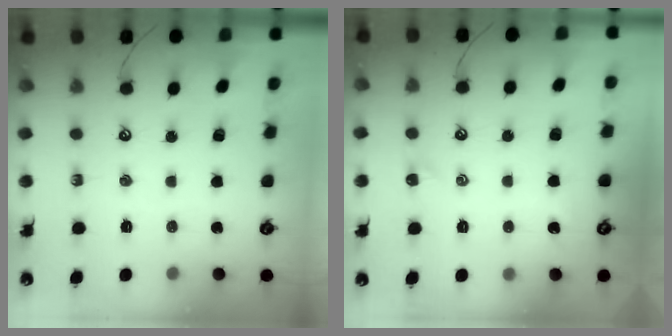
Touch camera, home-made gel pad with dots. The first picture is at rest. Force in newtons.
{"total": 0.6, "press": 0.4, "slide": 0.4}